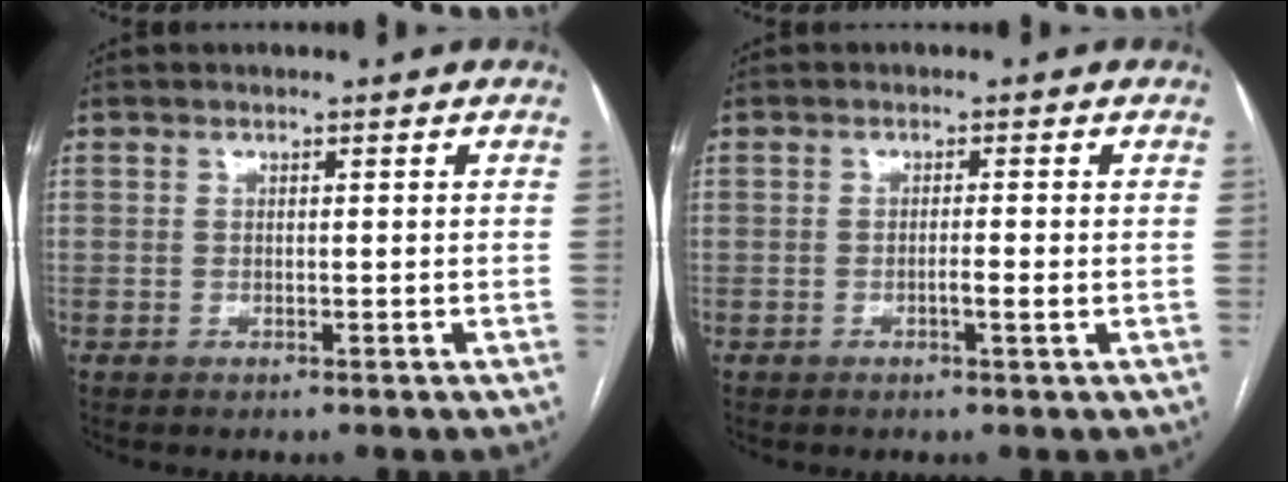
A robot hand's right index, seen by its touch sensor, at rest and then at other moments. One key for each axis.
{"total": 1.7, "fx": -0.5, "fy": -0.1, "fz": 1.6, "tx": -0.028, "ty": -0.001, "tz": -0.009}